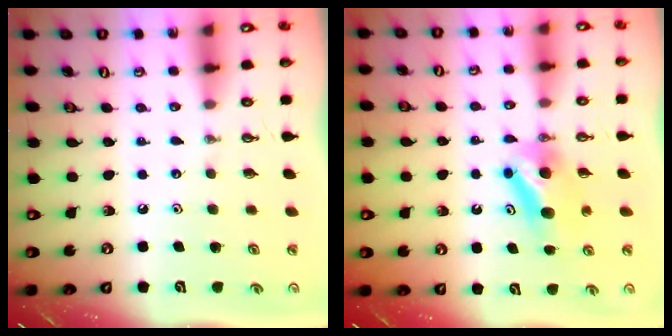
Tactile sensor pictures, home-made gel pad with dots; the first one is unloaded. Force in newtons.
{"total": 7.2, "press": 7.1, "slide": 1.4}